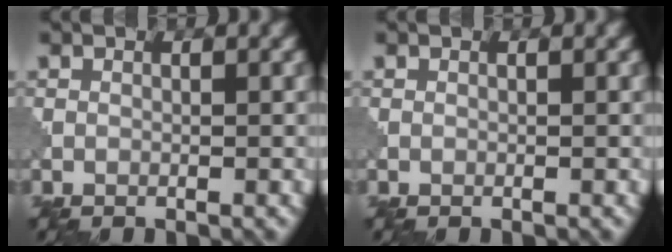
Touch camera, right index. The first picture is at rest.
{"total": 0.0}